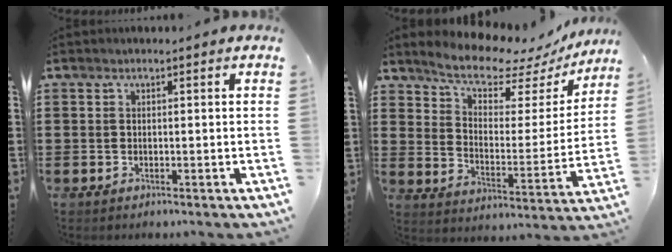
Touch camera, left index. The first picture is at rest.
{"total": 8.7, "force": [7.9, 1.9, 3.0], "torque": [-0.073, -0.059, 0.133]}